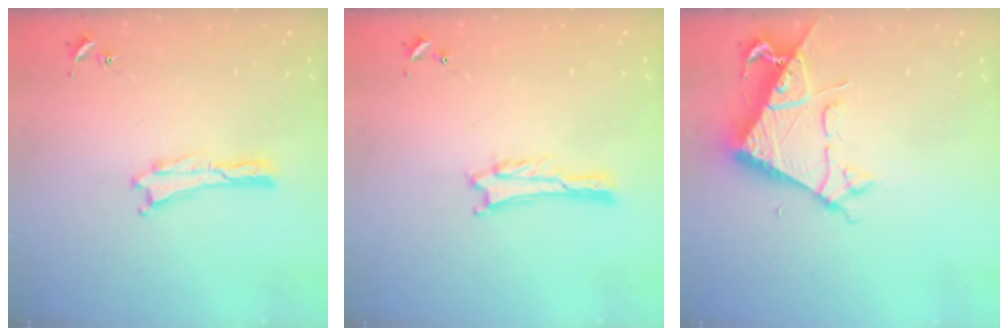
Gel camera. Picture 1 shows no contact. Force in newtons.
{"total": 1.0, "press": 1.0, "slide": 0.1}
{"total": 7.3, "press": 7.3, "slide": 0.6}